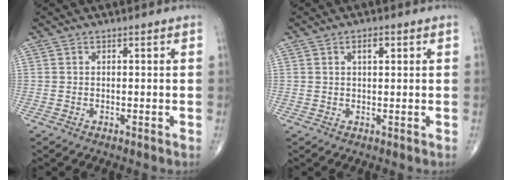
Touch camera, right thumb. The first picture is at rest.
{"total": 2.3, "force": [1.0, 1.0, 1.8], "torque": [-0.024, -0.001, 0.015]}